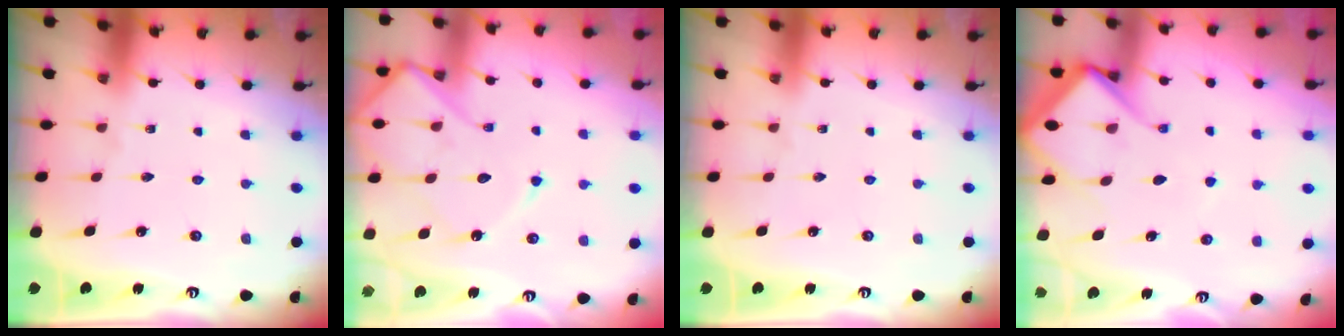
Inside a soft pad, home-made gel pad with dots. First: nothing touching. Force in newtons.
{"total": 13.8, "press": 13.7, "slide": 1.4}
{"total": 0.0}
{"total": 12.1, "press": 12.0, "slide": 1.2}